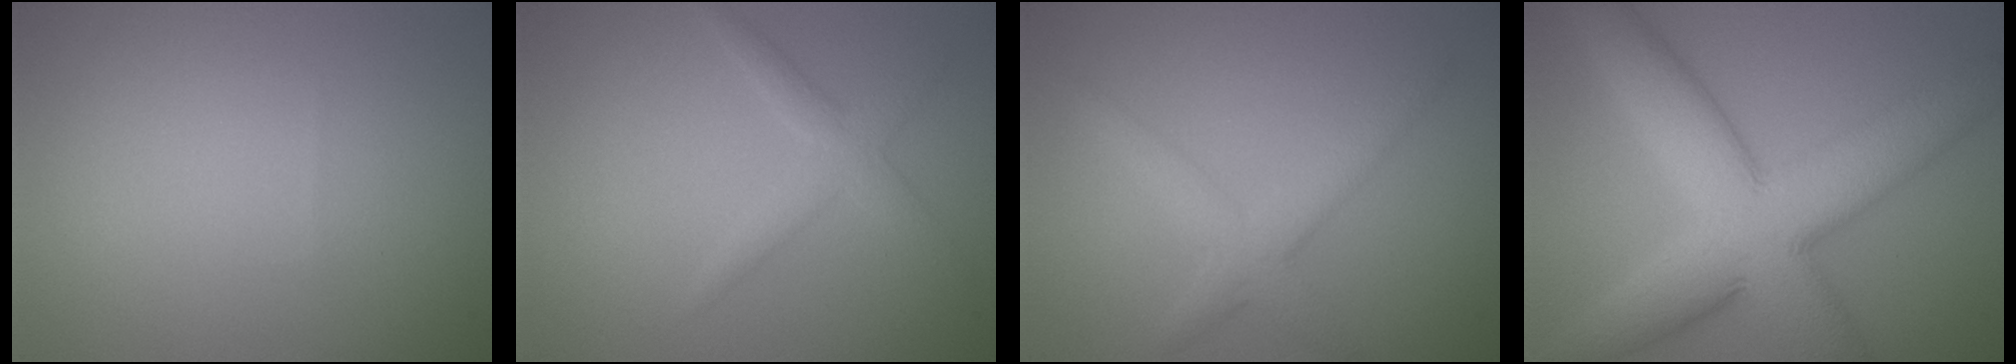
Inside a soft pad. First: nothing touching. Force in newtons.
{"total": 2.3, "press": 2.3, "slide": 0.0}
{"total": 3.1, "press": 3.1, "slide": 0.1}
{"total": 11.5, "press": 11.5, "slide": 0.5}